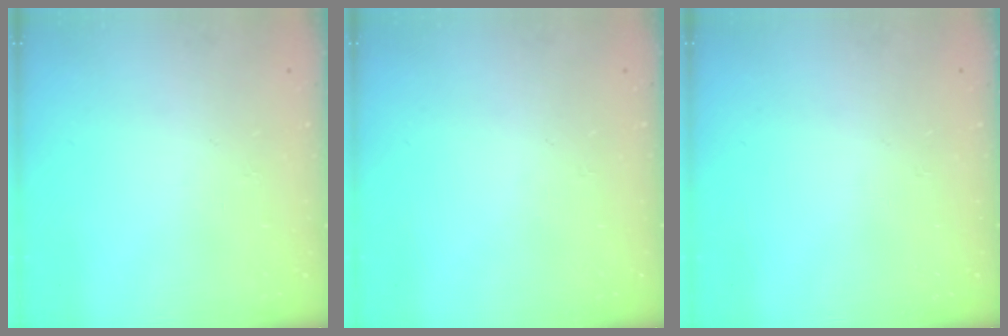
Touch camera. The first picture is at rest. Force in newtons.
{"total": 0.0}
{"total": 0.0}